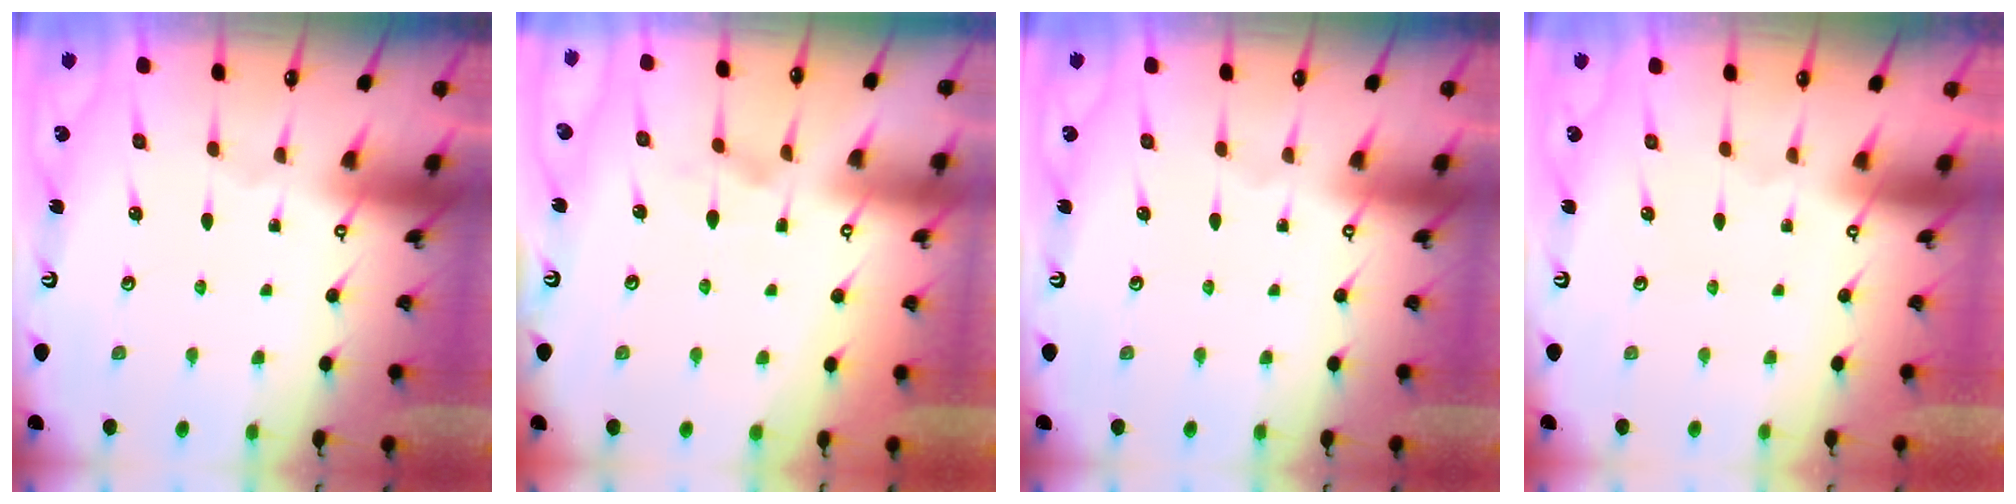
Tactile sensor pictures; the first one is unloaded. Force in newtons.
{"total": 2.9, "press": 2.8, "slide": 1.0}
{"total": 0.0}
{"total": 1.5, "press": 1.4, "slide": 0.6}